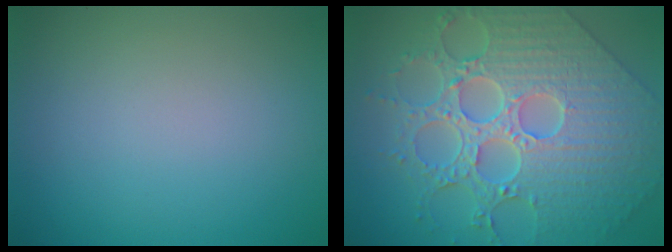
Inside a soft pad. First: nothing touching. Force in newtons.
{"total": 9.3, "press": 7.3, "slide": 5.7}